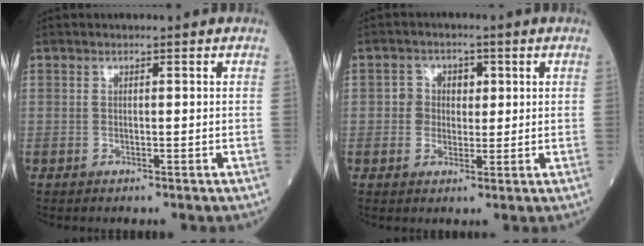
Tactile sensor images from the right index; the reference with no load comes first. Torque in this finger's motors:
{"motor_torque": [0.04, 0.03, 0.03, 0.02]}